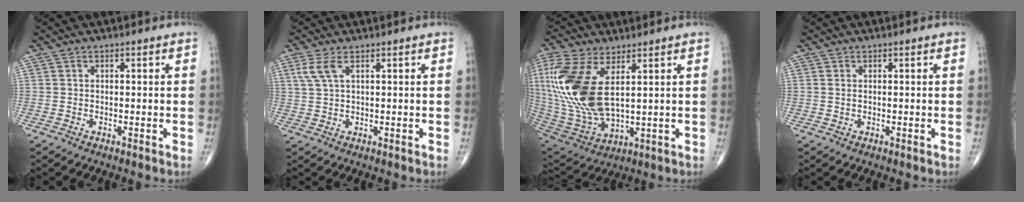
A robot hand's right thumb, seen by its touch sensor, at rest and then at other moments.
{"total": 3.5, "force": [1.6, 1.2, 2.9], "torque": [-0.079, 0.008, 0.041]}
{"total": 20.1, "force": [5.0, 9.5, 17.0], "torque": [-0.391, -0.027, 0.107]}
{"total": 0.7, "force": [0.2, 0.4, 0.6], "torque": [-0.015, 0.004, 0.007]}